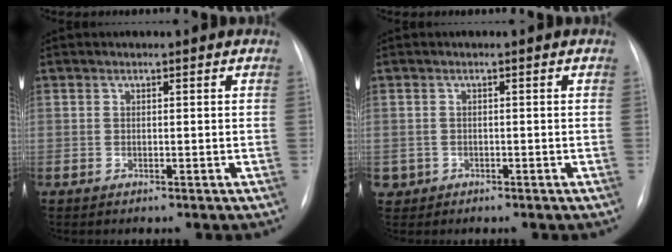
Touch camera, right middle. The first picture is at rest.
{"total": 1.6, "force": [-0.6, 1.5, 0.0], "torque": [0.001, 0.008, -0.006]}